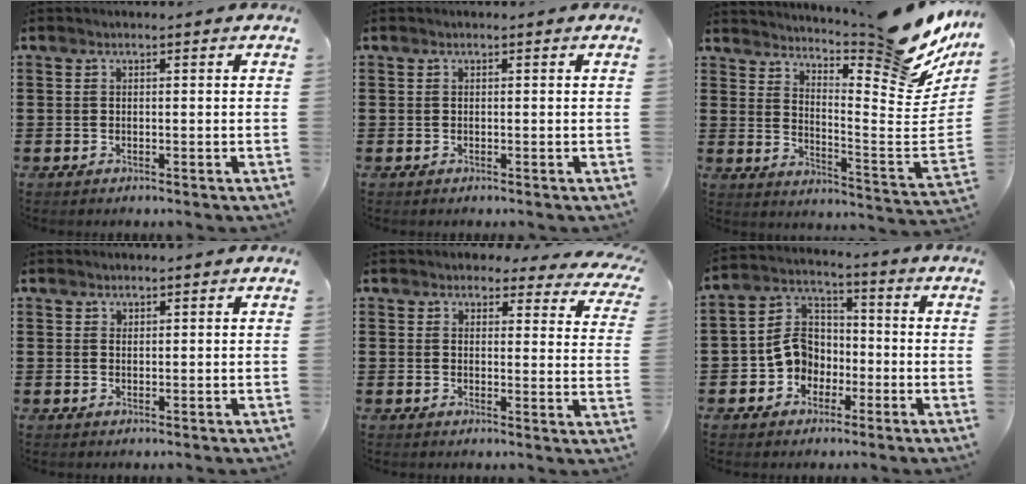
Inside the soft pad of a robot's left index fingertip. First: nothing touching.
{"total": 0.0}
{"total": 11.1, "force": [9.0, 1.9, 6.1], "torque": [-0.091, -0.094, 0.142]}
{"total": 0.7, "force": [0.6, 0.3, 0.0], "torque": [-0.003, 0.001, 0.013]}
{"total": 3.4, "force": [3.1, 1.3, 0.8], "torque": [-0.022, -0.009, 0.053]}
{"total": 7.2, "force": [-2.1, 6.2, 3.0], "torque": [-0.090, 0.013, -0.043]}